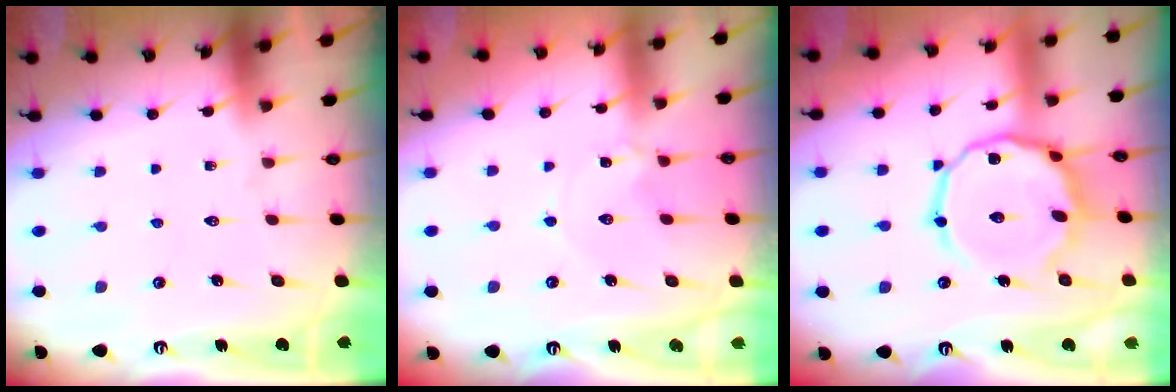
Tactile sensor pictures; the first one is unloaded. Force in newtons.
{"total": 1.8, "press": 1.7, "slide": 0.3}
{"total": 14.8, "press": 14.8, "slide": 1.1}